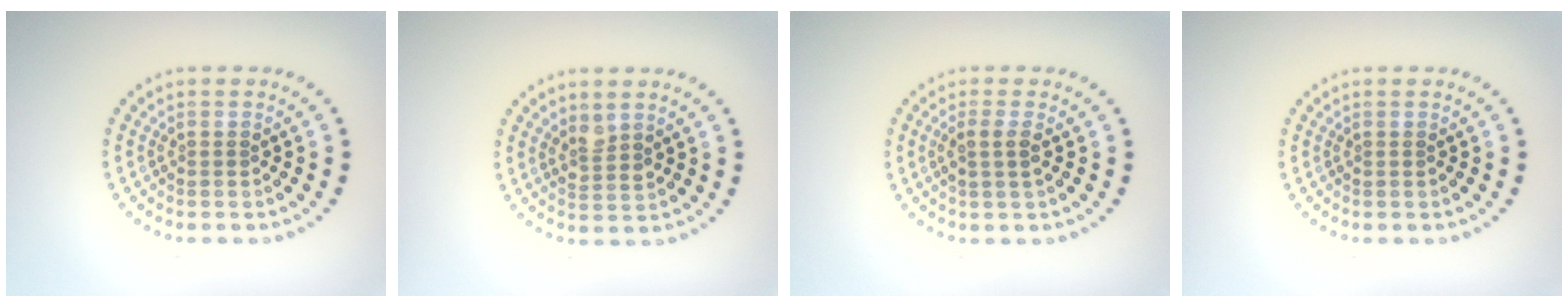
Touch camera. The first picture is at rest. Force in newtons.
{"total": 1.7, "press": 1.5, "slide": 0.9}
{"total": 1.5, "press": 1.4, "slide": 0.6}
{"total": 0.0}